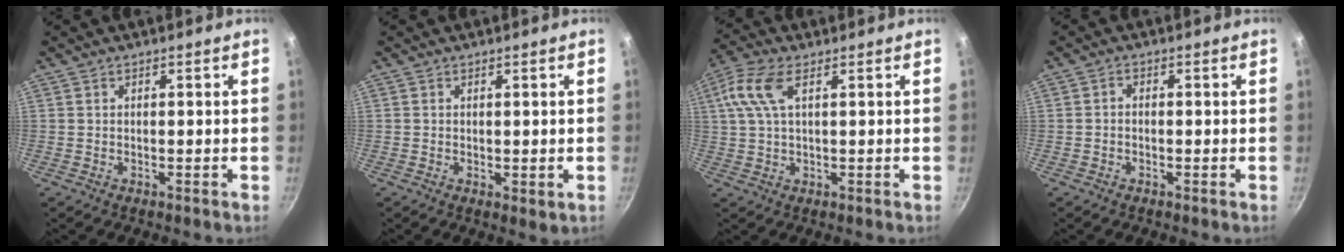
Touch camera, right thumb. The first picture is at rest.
{"total": 1.4, "force": [0.1, 0.6, 1.3], "torque": [-0.018, -0.008, 0.001]}
{"total": 8.0, "force": [2.7, 3.6, 6.6], "torque": [-0.144, 0.018, 0.048]}
{"total": 1.4, "force": [-0.5, 1.0, 0.8], "torque": [-0.015, 0.010, -0.012]}